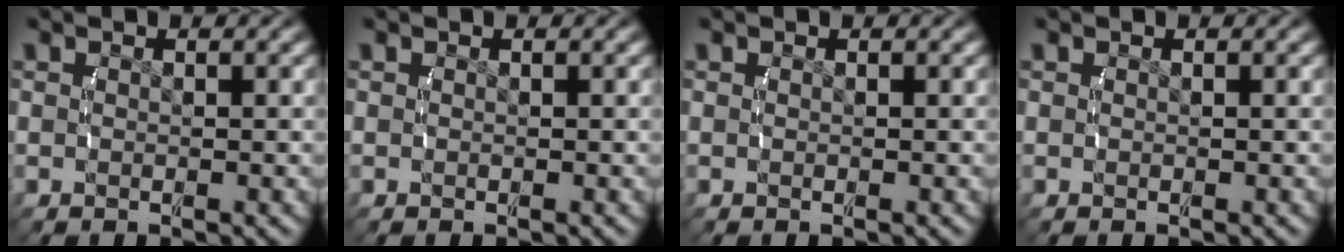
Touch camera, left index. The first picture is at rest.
{"total": 0.0}
{"total": 0.0}
{"total": 0.0}